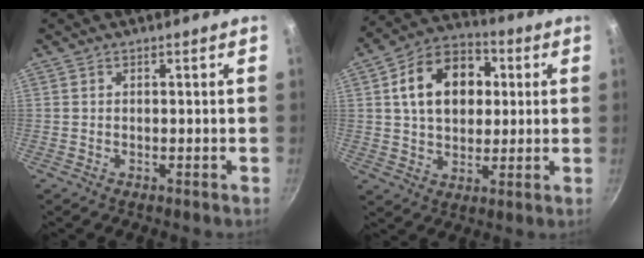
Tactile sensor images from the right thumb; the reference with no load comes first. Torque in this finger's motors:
{"motor_torque": [-0.61, 1.32, 0.20, 0.27, 0.16]}